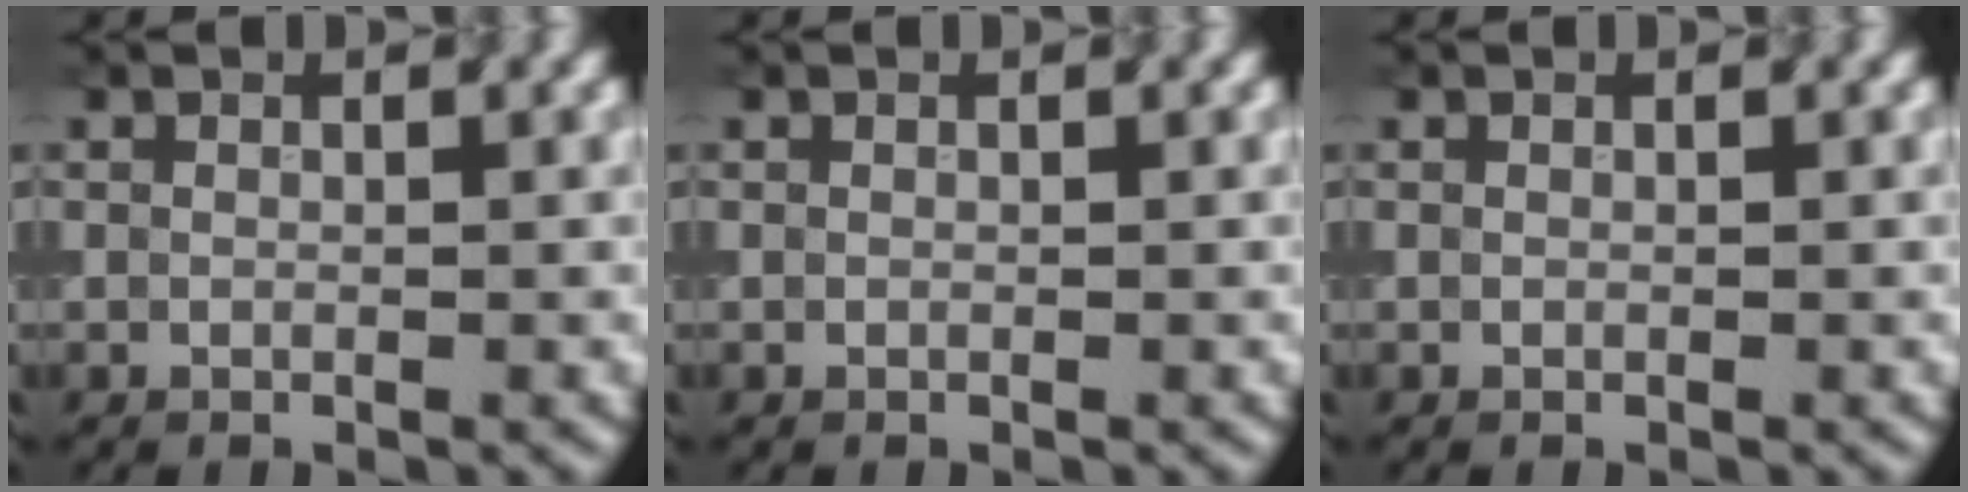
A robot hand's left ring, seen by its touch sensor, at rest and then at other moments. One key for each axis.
{"total": 0.0}
{"total": 0.0}